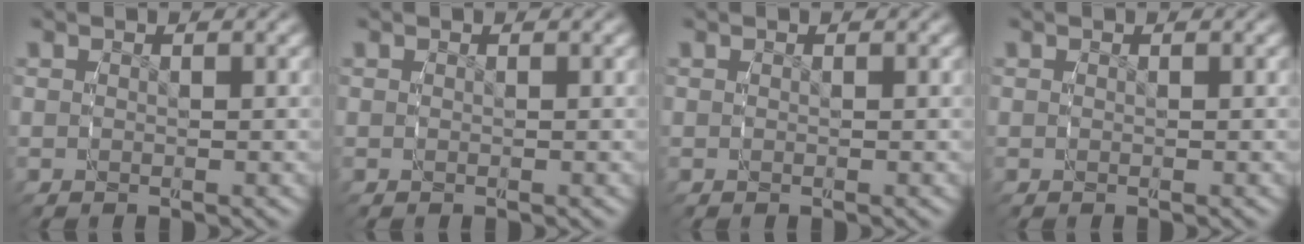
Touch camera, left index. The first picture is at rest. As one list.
[{"total": 0.0}, {"total": 0.0}, {"total": 0.0}]